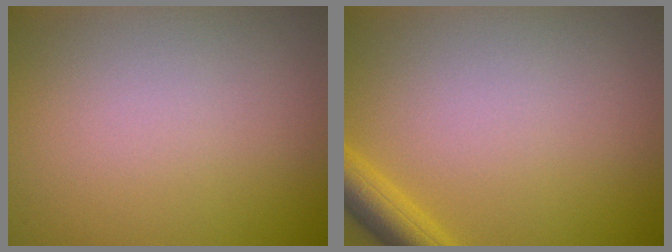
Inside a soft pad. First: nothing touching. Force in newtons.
{"total": 2.9, "press": 2.9, "slide": 0.2}